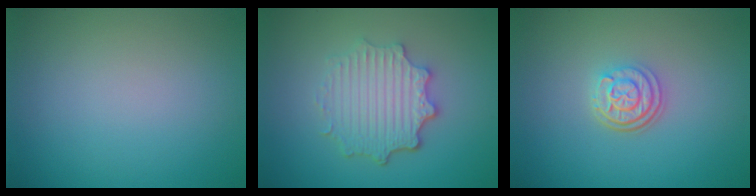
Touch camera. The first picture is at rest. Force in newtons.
{"total": 4.8, "press": 3.8, "slide": 3.1}
{"total": 3.1, "press": 2.4, "slide": 2.0}